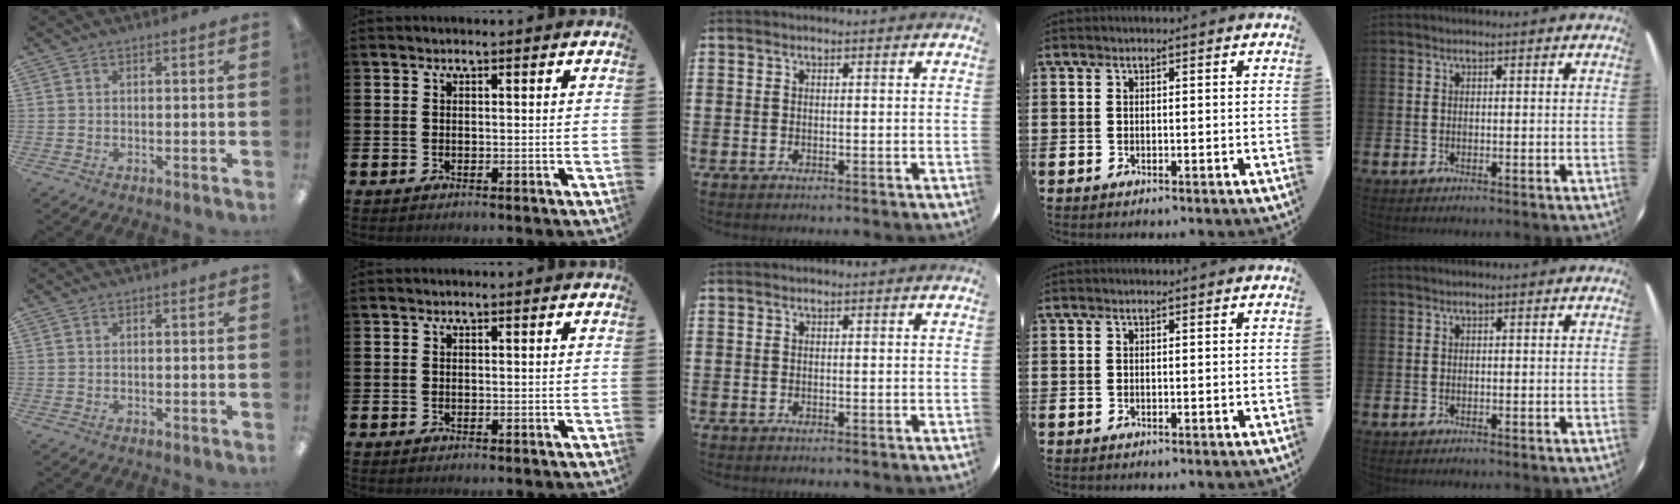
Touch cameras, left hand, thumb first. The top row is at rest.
{}